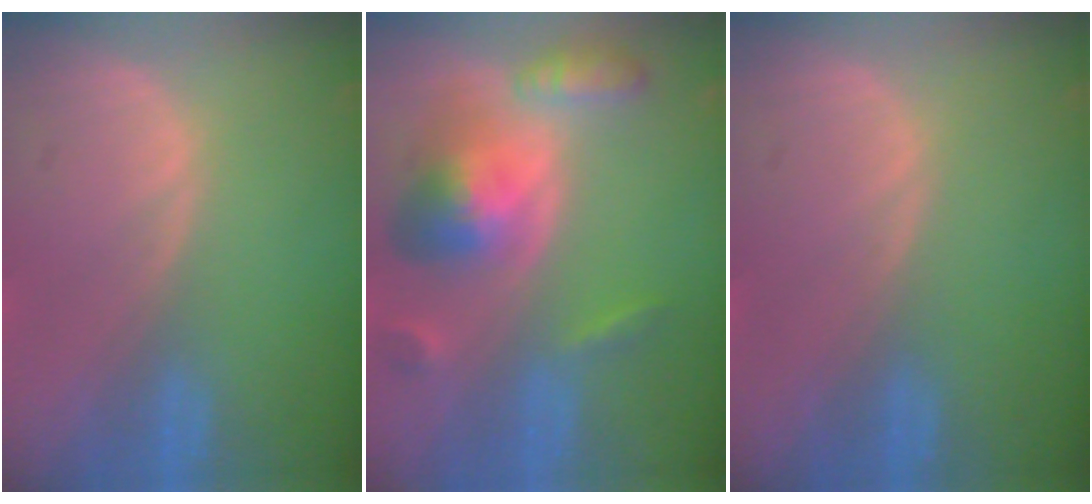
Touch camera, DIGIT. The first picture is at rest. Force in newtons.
{"total": 8.0, "press": 8.0, "slide": 0.7}
{"total": 0.0}